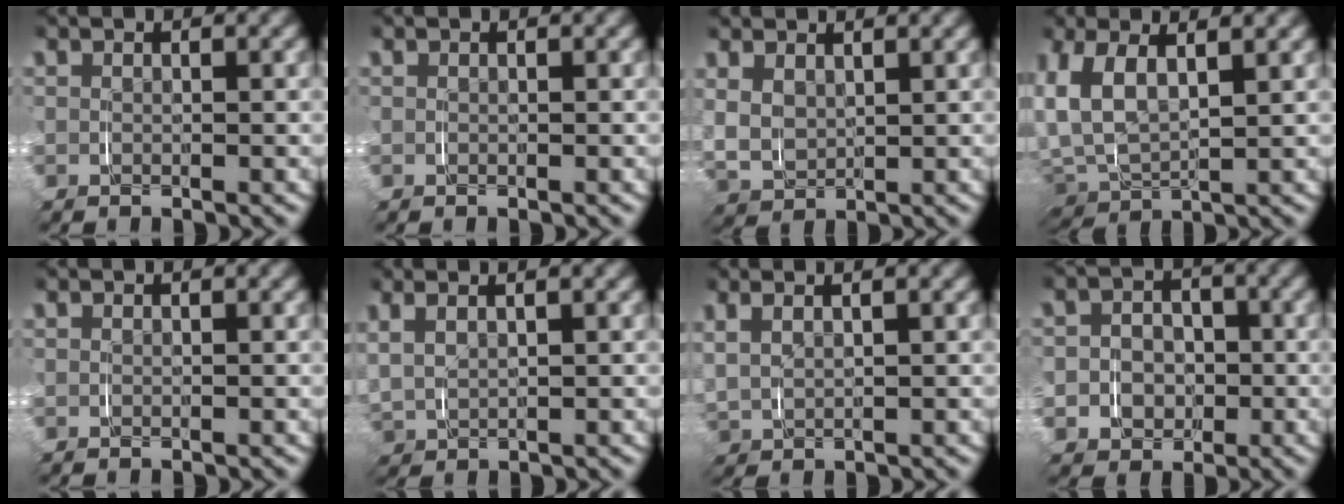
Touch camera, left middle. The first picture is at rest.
{"total": 0.0}
{"total": 2.8, "force": [2.0, 1.9, 0.2], "torque": [-0.014, -0.005, 0.036]}
{"total": 4.6, "force": [1.3, 3.6, 2.5], "torque": [-0.087, -0.017, 0.025]}
{"total": 0.0}
{"total": 2.4, "force": [1.9, 0.9, 1.2], "torque": [-0.018, 0.006, 0.034]}
{"total": 2.2, "force": [1.9, 0.5, 1.0], "torque": [-0.013, 0.007, 0.033]}
{"total": 2.8, "force": [-1.0, 2.6, 0.2], "torque": [0.022, -0.010, -0.017]}